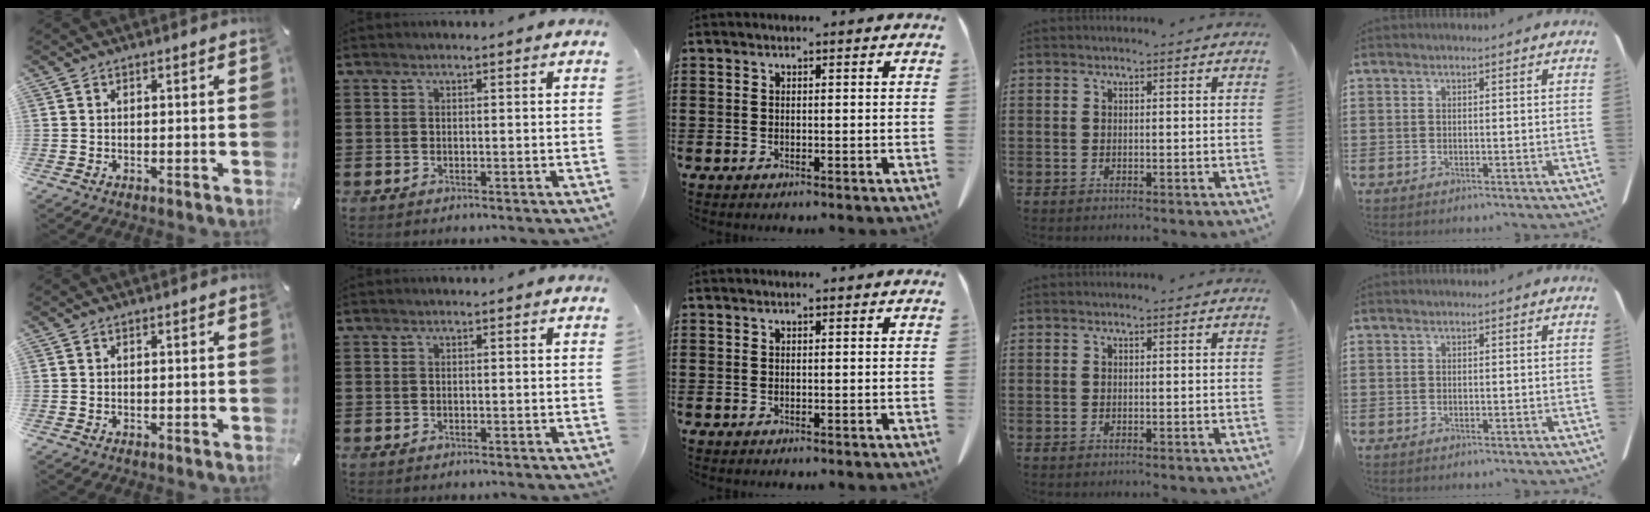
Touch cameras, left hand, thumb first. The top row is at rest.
{}